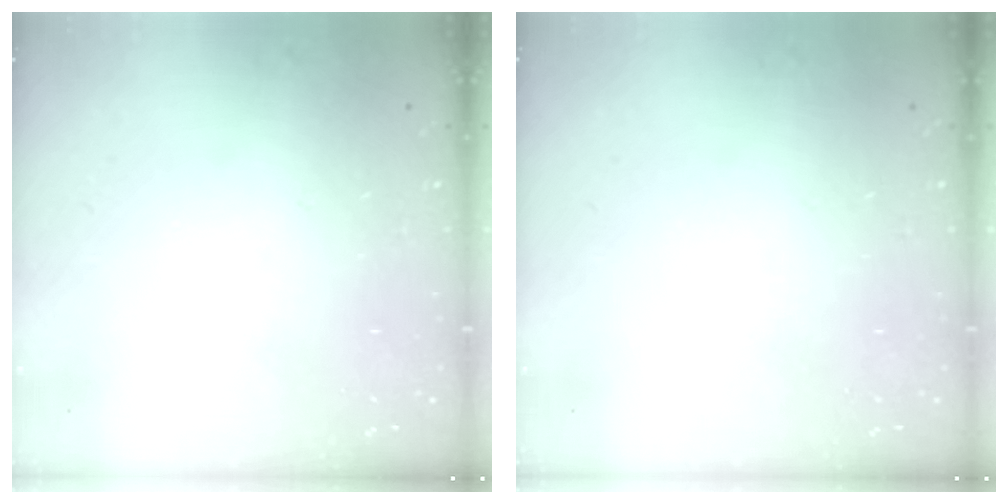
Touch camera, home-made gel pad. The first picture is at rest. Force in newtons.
{"total": 0.0}